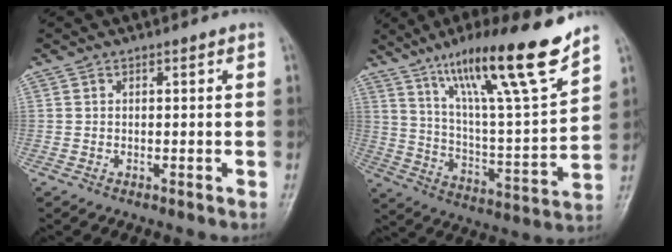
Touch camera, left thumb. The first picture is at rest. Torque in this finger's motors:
{"motor_torque": [0.37, 0.36, 1.52, -1.26, 0.52]}